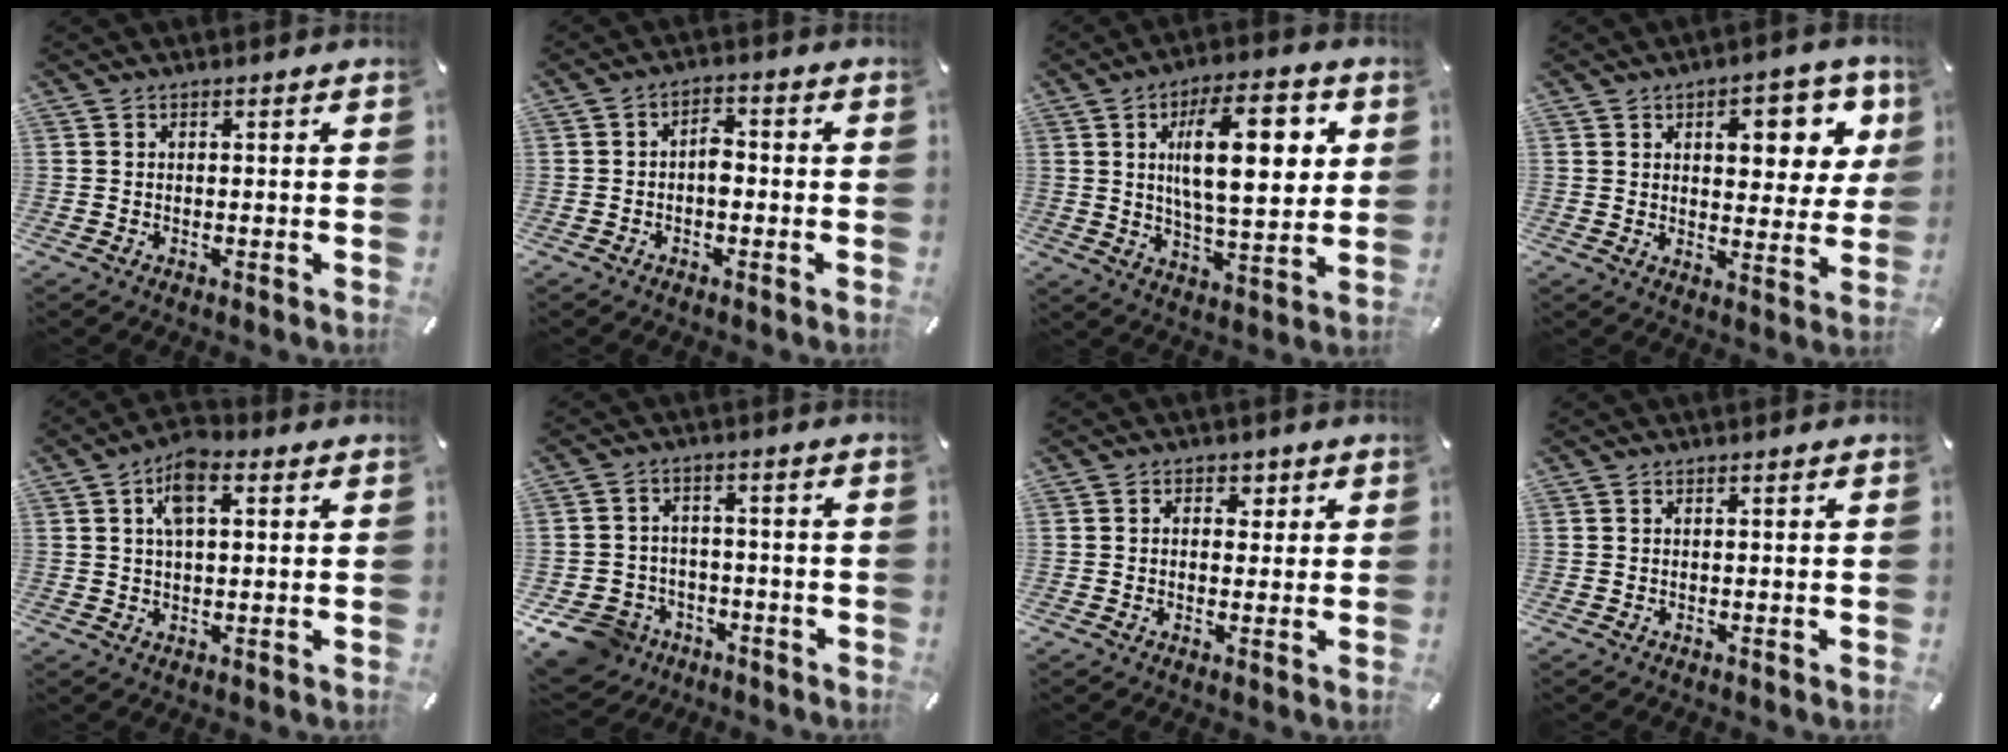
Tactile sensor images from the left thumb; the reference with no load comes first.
{"total": 3.7, "force": [-1.0, 2.3, 2.7], "torque": [-0.051, 0.011, -0.018]}
{"total": 18.9, "force": [5.4, 8.0, 16.3], "torque": [-0.266, 0.001, 0.078]}
{"total": 11.7, "force": [5.2, 6.3, 8.4], "torque": [-0.087, -0.025, 0.079]}
{"total": 6.8, "force": [2.4, 3.5, 5.3], "torque": [-0.088, 0.003, 0.037]}
{"total": 9.1, "force": [-5.2, 7.0, 2.3], "torque": [-0.061, 0.037, -0.094]}
{"total": 3.0, "force": [0.5, 2.5, 1.5], "torque": [-0.008, -0.001, 0.000]}
{"total": 0.0}